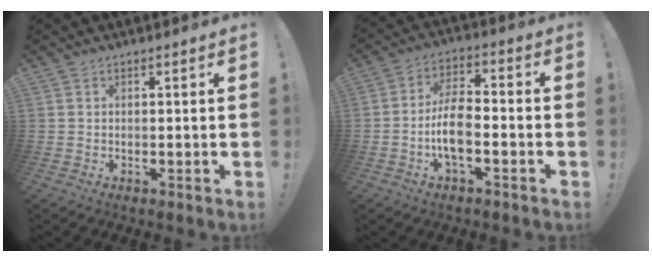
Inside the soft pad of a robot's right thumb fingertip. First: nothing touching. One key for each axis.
{"total": 9.9, "fx": -3.5, "fy": 4.4, "fz": 8.1, "tx": -0.163, "ty": 0.011, "tz": -0.064}